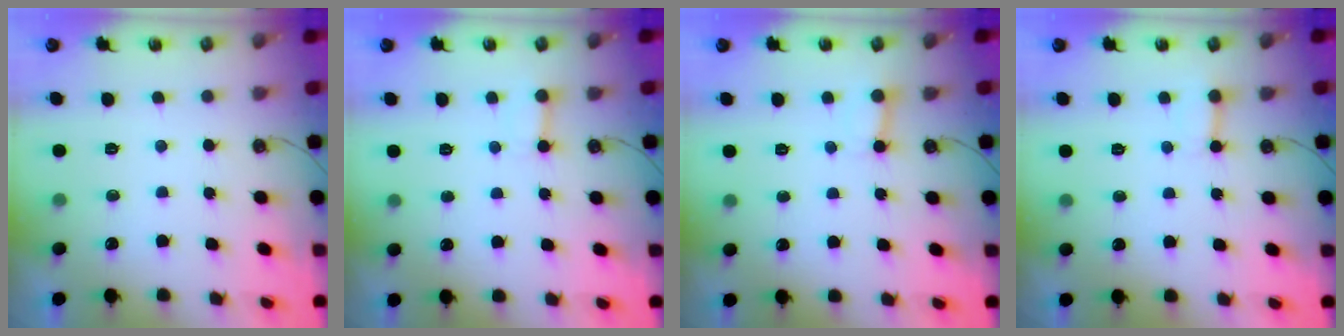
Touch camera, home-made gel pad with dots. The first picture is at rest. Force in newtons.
{"total": 3.5, "press": 3.5, "slide": 0.1}
{"total": 2.4, "press": 2.4, "slide": 0.0}
{"total": 3.8, "press": 3.7, "slide": 0.4}